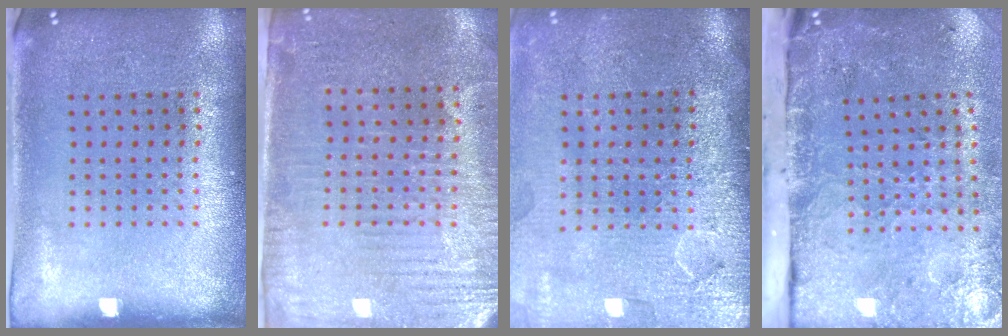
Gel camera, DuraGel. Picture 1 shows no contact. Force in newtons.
{"total": 3.2, "press": 2.9, "slide": 1.4}
{"total": 4.3, "press": 3.7, "slide": 2.2}
{"total": 4.9, "press": 3.6, "slide": 3.3}